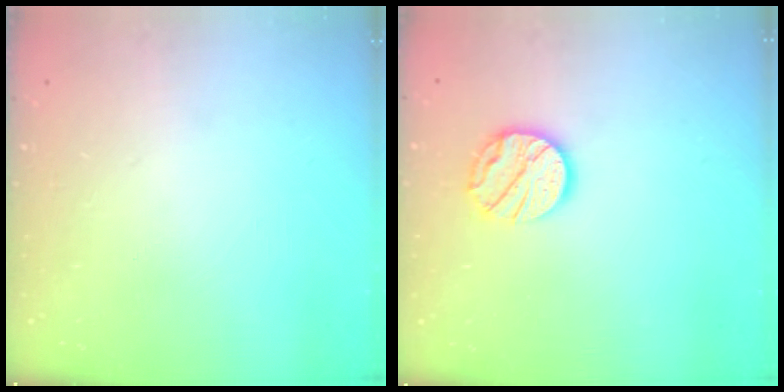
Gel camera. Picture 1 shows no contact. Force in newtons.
{"total": 11.7, "press": 11.7, "slide": 0.8}